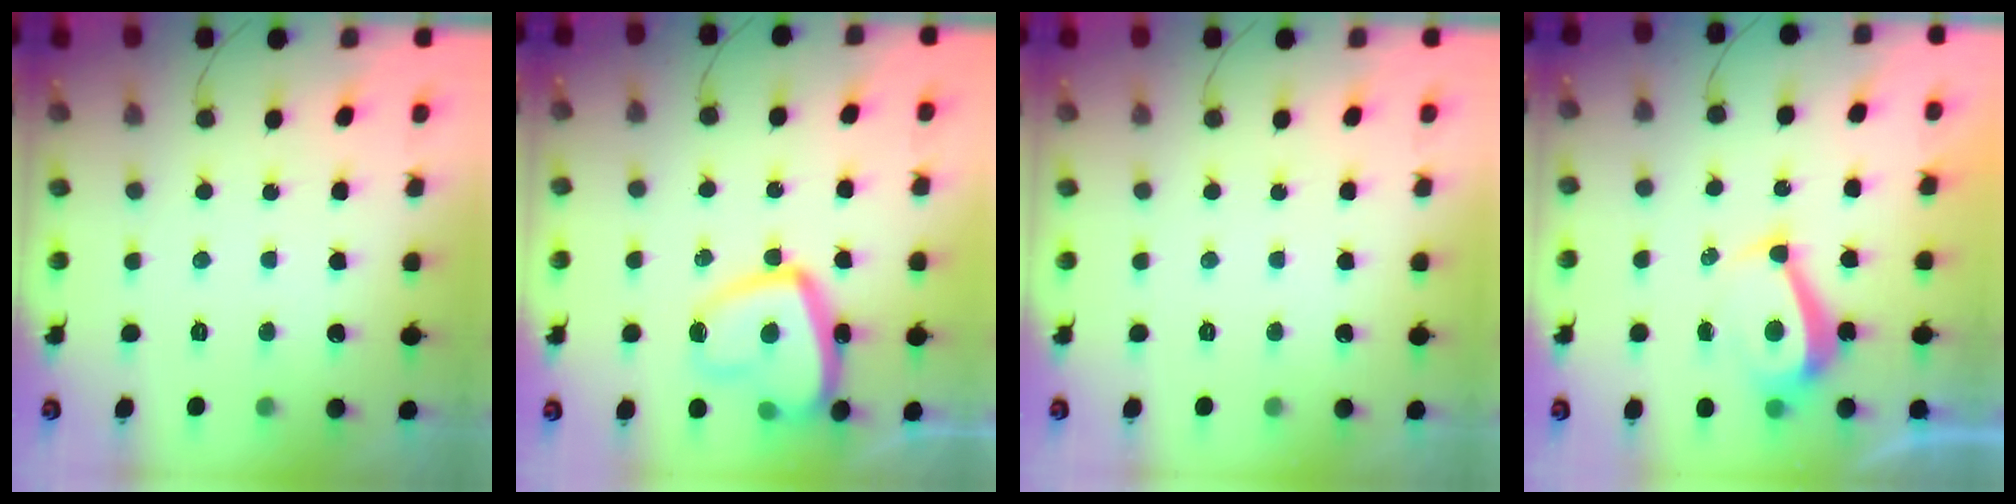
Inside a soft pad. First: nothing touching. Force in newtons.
{"total": 17.0, "press": 16.9, "slide": 1.7}
{"total": 0.0}
{"total": 7.7, "press": 7.6, "slide": 0.9}